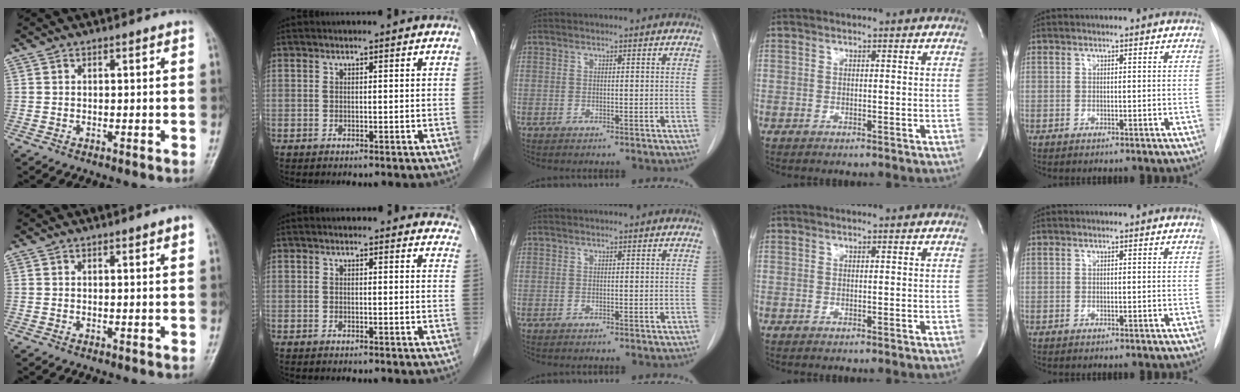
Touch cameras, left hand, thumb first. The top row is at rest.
{"thumb": {"total": 1.6, "force": [0.9, 0.2, 1.4], "torque": [-0.021, -0.002, 0.010]}, "index": {"total": 8.1, "force": [7.7, 2.3, 1.3], "torque": [0.020, -0.001, 0.056]}}